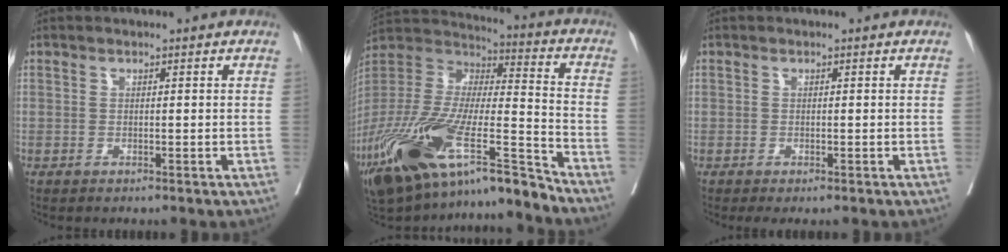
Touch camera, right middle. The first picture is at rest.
{"total": 25.0, "force": [-17.3, 4.0, 17.5], "torque": [-0.341, -0.036, -0.312]}
{"total": 1.2, "force": [-0.9, 0.4, 0.7], "torque": [-0.009, -0.005, -0.011]}